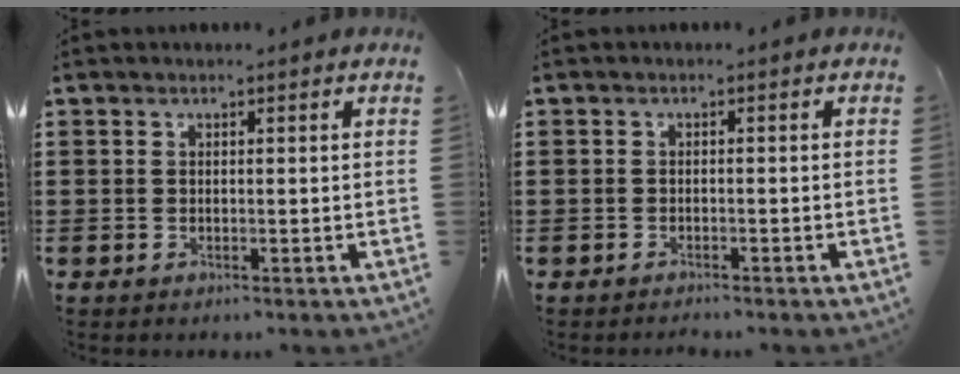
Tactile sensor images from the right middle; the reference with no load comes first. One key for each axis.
{"total": 0.8, "fx": -0.8, "fy": 0.0, "fz": 0.1, "tx": -0.004, "ty": -0.001, "tz": -0.016}